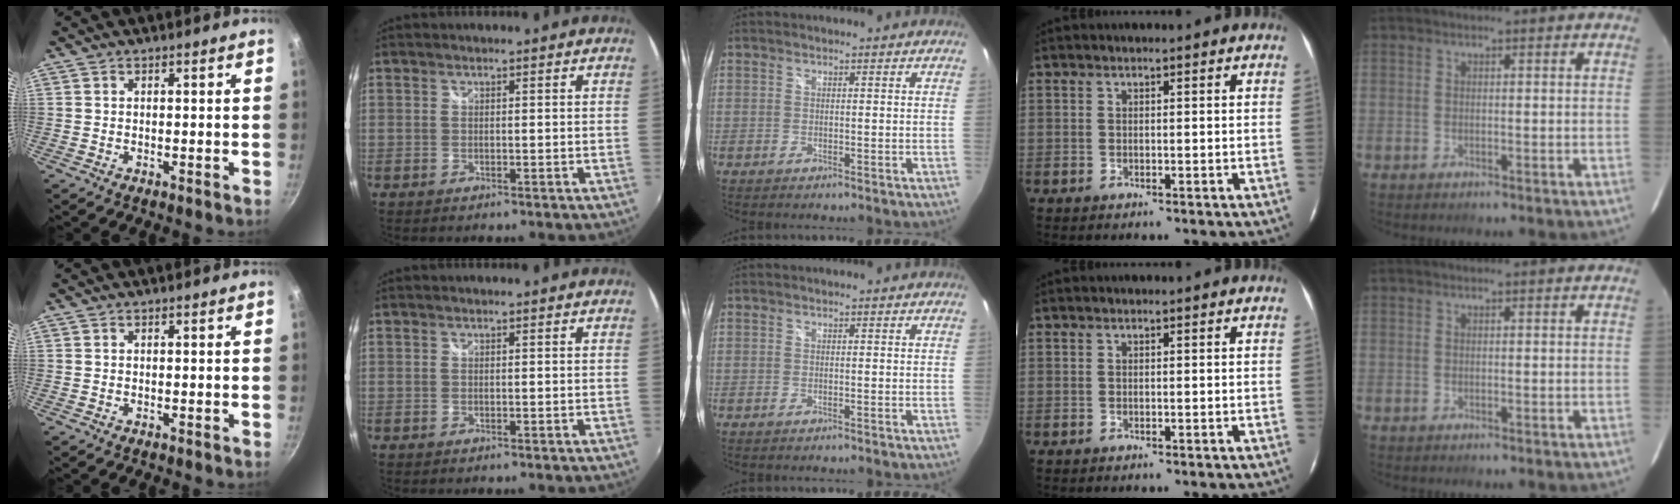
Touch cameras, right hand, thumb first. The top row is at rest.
{}